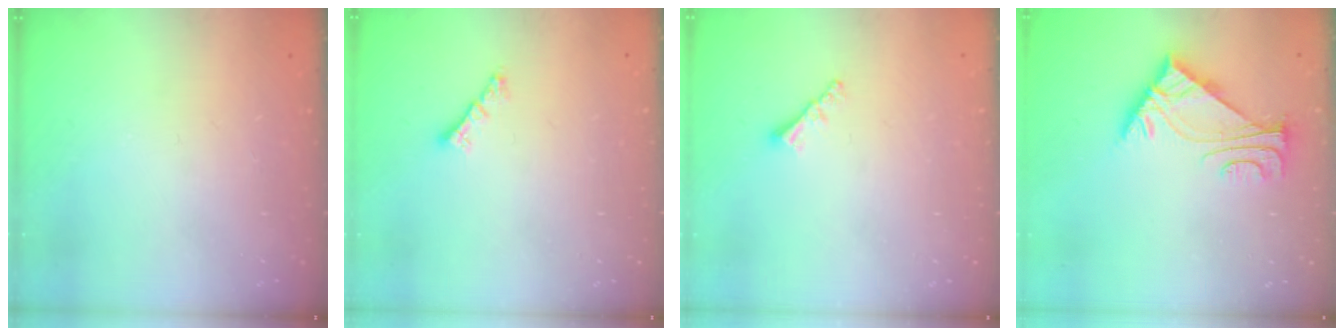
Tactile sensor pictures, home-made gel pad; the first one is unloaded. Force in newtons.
{"total": 0.8, "press": 0.7, "slide": 0.4}
{"total": 1.9, "press": 1.9, "slide": 0.5}
{"total": 6.0, "press": 5.9, "slide": 1.0}